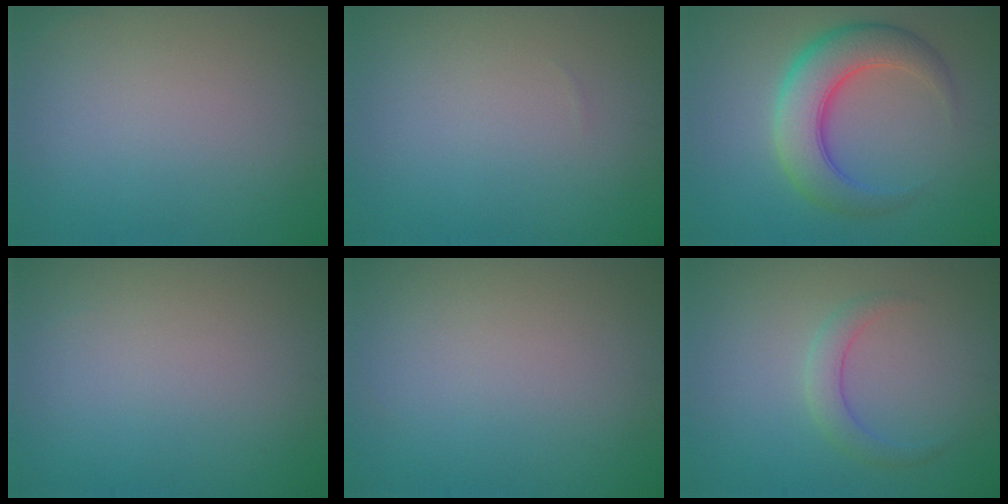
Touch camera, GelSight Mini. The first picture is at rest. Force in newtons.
{"total": 0.0}
{"total": 6.6, "press": 6.6, "slide": 0.4}
{"total": 0.0}
{"total": 0.0}
{"total": 2.0, "press": 2.0, "slide": 0.1}